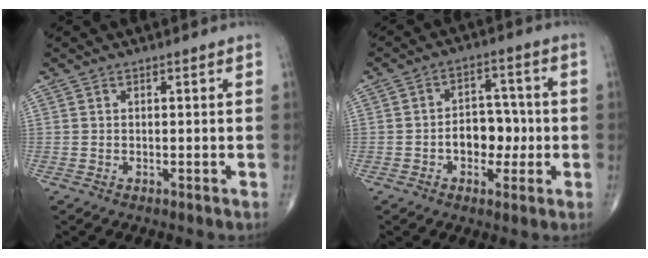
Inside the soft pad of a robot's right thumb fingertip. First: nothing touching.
{"total": 7.9, "force": [-1.4, 5.5, 5.5], "torque": [-0.045, 0.025, -0.026]}